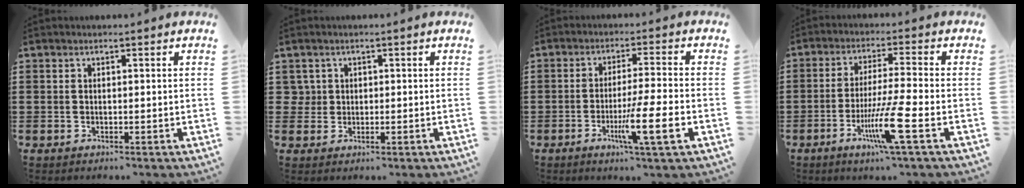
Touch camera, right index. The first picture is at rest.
{"total": 1.6, "force": [0.3, 1.5, 0.3], "torque": [-0.013, 0.009, 0.005]}
{"total": 8.2, "force": [-3.0, 0.0, 7.6], "torque": [-0.129, -0.012, -0.052]}
{"total": 9.2, "force": [-3.9, 0.0, 8.3], "torque": [-0.163, -0.017, -0.074]}